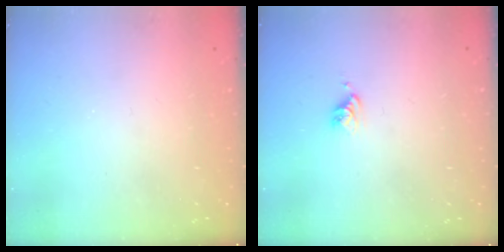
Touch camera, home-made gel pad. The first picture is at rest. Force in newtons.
{"total": 3.5, "press": 3.5, "slide": 0.4}